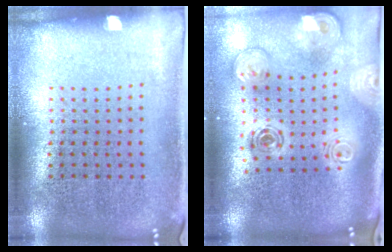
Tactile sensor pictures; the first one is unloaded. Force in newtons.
{"total": 2.3, "press": 1.8, "slide": 1.4}